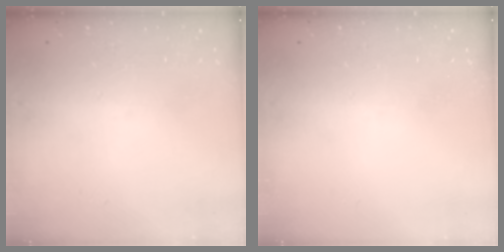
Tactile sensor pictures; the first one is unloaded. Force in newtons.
{"total": 0.0}